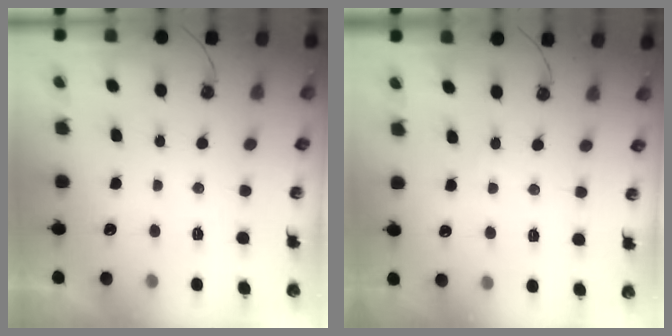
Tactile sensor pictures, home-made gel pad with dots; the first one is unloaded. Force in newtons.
{"total": 0.9, "press": 0.9, "slide": 0.1}